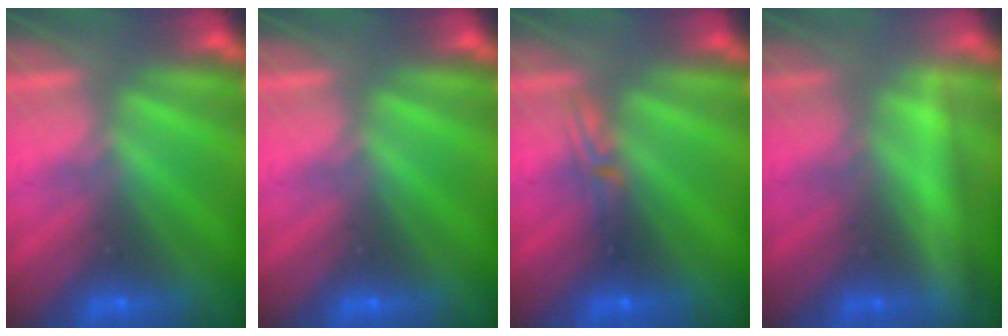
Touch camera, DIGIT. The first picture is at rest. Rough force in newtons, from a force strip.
{"total": 0.0}
{"total": 2.3}
{"total": 2.4}